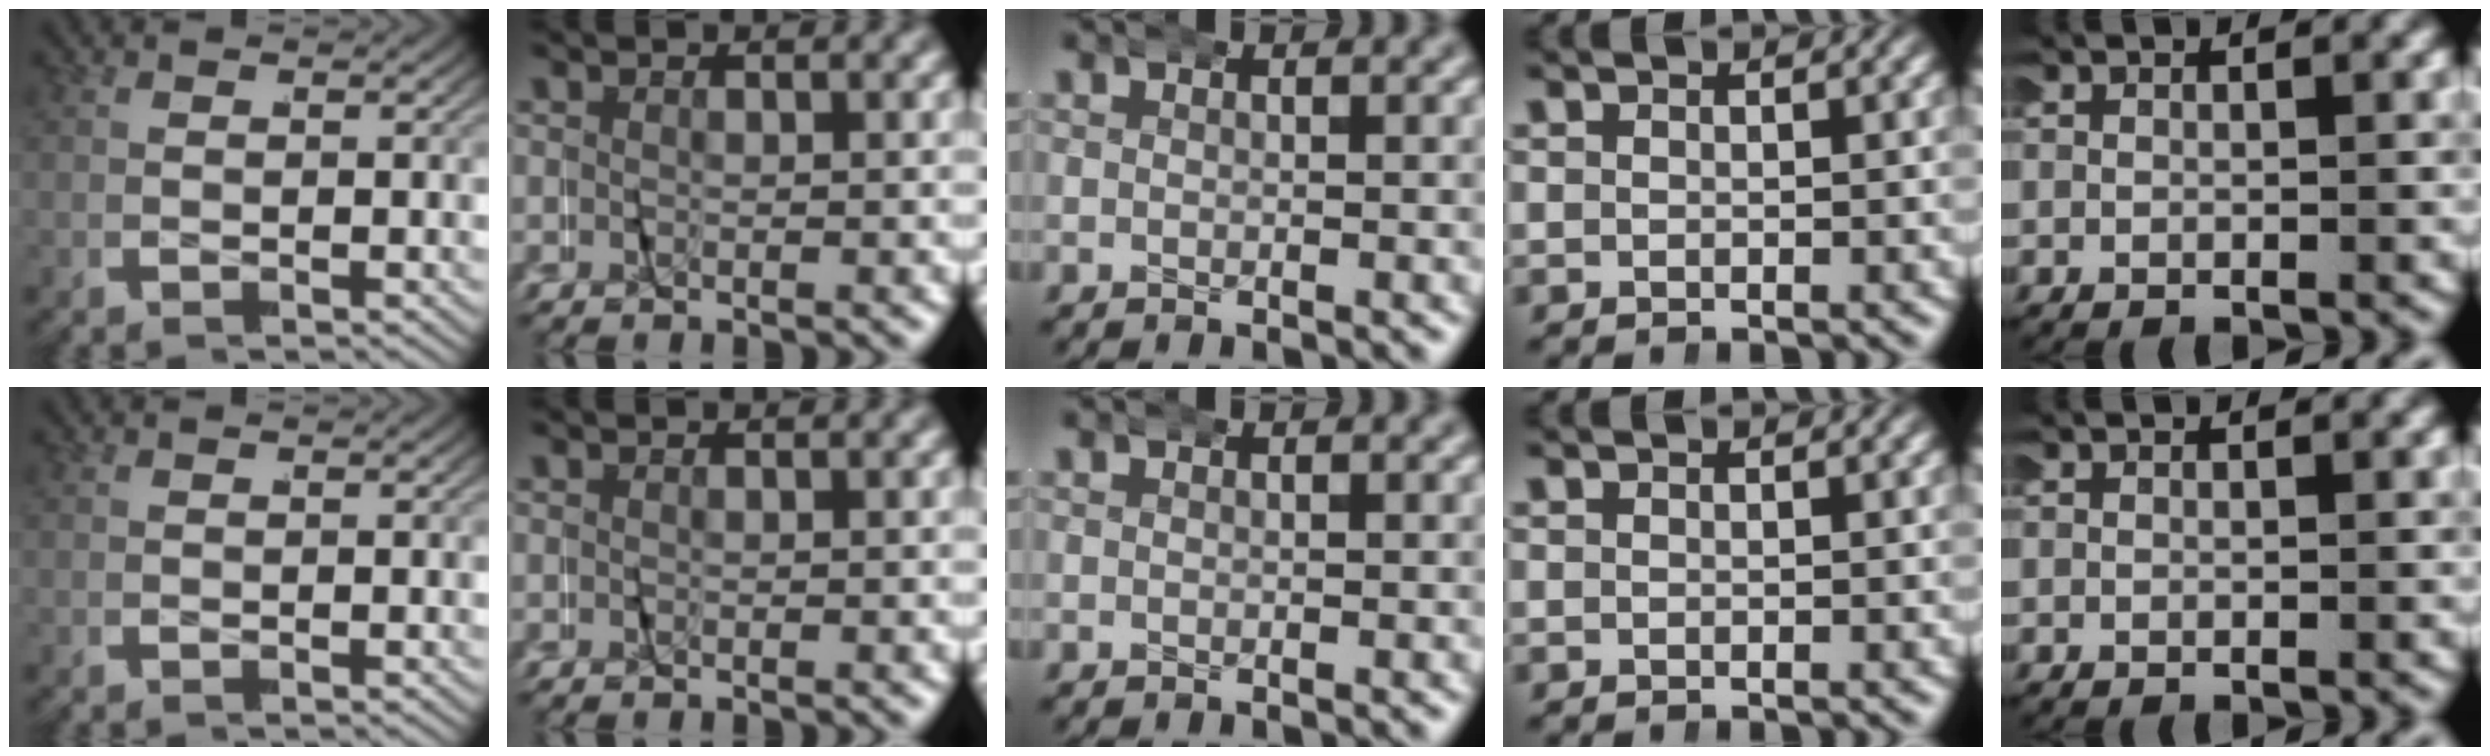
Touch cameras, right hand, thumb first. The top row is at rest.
{}